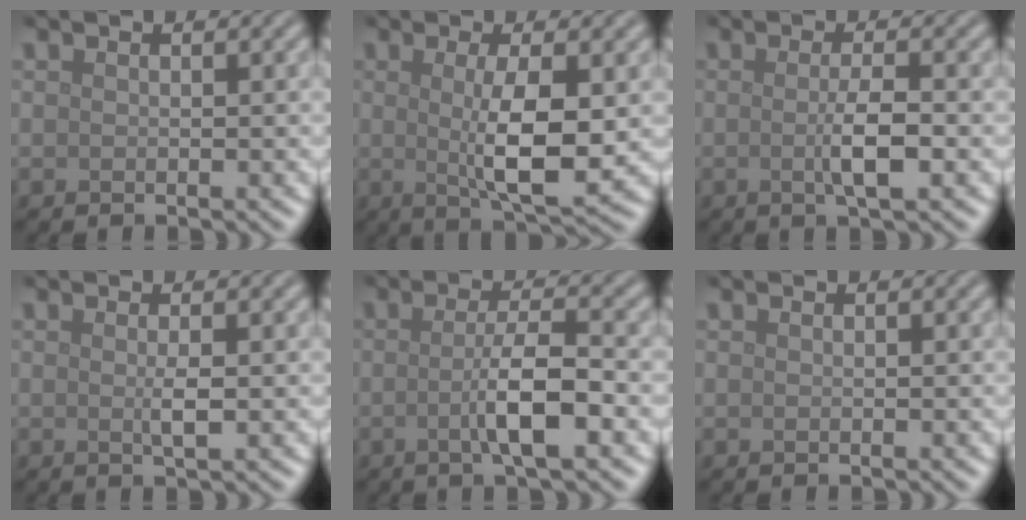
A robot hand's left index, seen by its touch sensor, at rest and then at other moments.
{"total": 5.8, "force": [0.1, 1.3, 5.6], "torque": [-0.098, -0.007, 0.007]}
{"total": 2.9, "force": [-0.4, 0.5, 2.8], "torque": [-0.050, -0.001, -0.008]}
{"total": 1.4, "force": [0.0, 0.1, 1.4], "torque": [-0.028, 0.001, -0.001]}
{"total": 4.5, "force": [-0.9, 0.8, 4.4], "torque": [-0.075, 0.002, -0.019]}
{"total": 0.0}